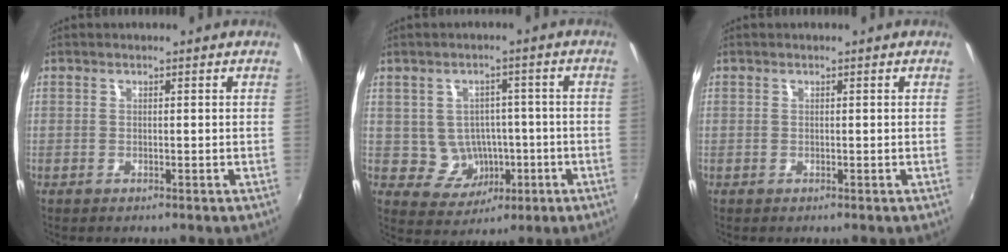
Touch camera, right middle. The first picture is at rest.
{"total": 7.1, "force": [-1.3, 6.6, 2.3], "torque": [-0.055, 0.015, 0.004]}
{"total": 0.0}